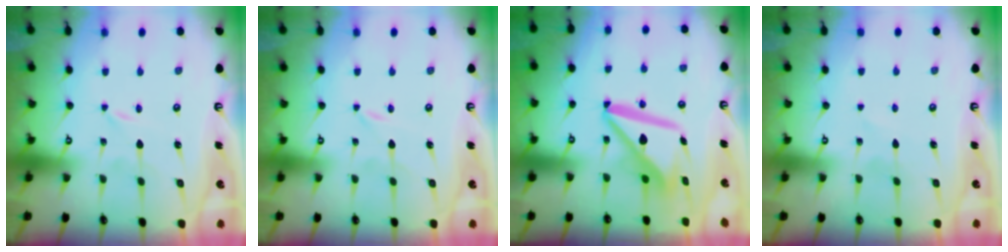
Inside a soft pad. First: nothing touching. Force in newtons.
{"total": 0.0}
{"total": 12.9, "press": 12.8, "slide": 1.4}
{"total": 1.8, "press": 1.8, "slide": 0.2}